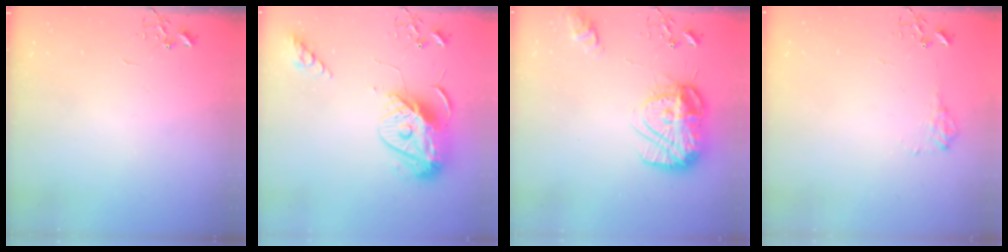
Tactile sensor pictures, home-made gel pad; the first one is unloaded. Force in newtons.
{"total": 13.9, "press": 13.8, "slide": 1.3}
{"total": 16.5, "press": 16.4, "slide": 1.5}
{"total": 8.2, "press": 8.2, "slide": 0.2}